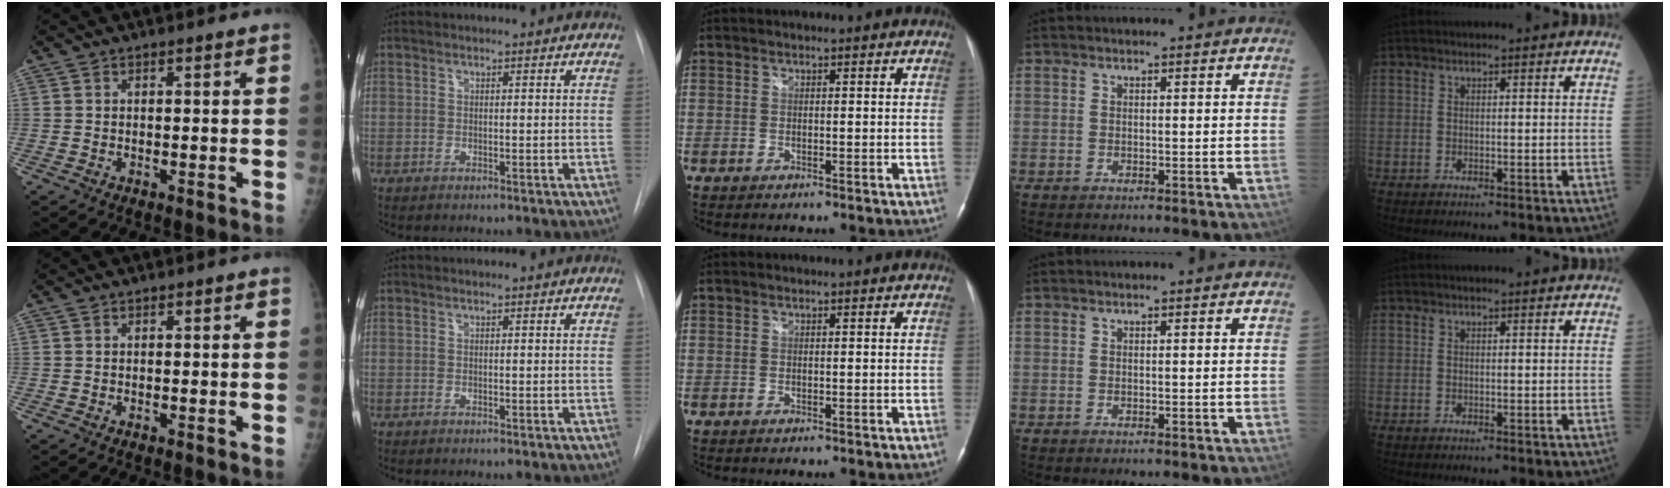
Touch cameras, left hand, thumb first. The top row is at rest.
{}